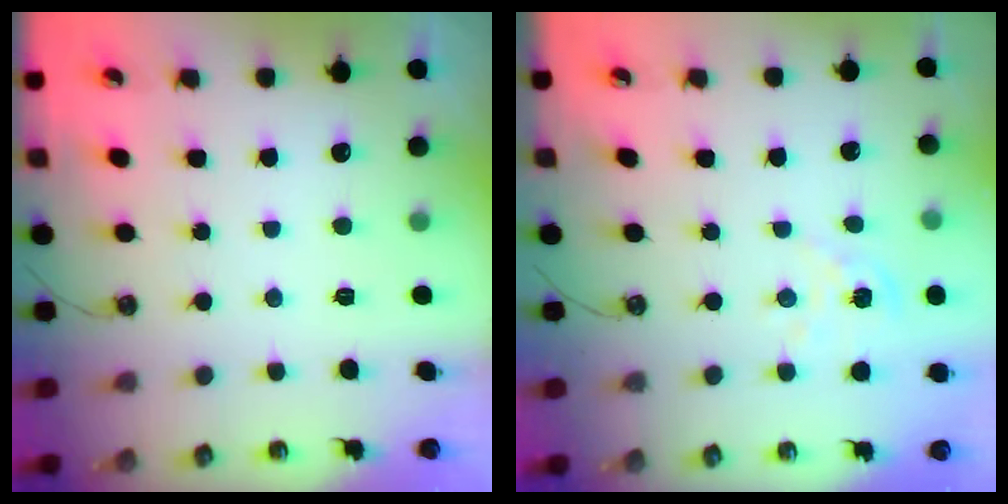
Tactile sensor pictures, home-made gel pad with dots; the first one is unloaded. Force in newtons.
{"total": 2.6, "press": 2.6, "slide": 0.4}